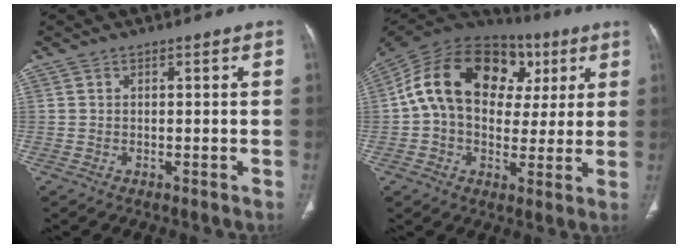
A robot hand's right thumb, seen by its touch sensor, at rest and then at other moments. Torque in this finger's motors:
{"motor_torque": [2.40, 2.61, 1.45, -0.99, 0.58]}